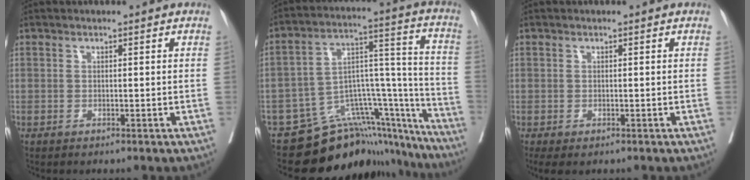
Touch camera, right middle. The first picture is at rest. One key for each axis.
{"total": 16.5, "fx": -14.2, "fy": 6.3, "fz": 5.4, "tx": -0.035, "ty": 0.062, "tz": -0.199}
{"total": 2.0, "fx": -1.1, "fy": 1.2, "fz": 1.1, "tx": -0.019, "ty": -0.004, "tz": -0.013}